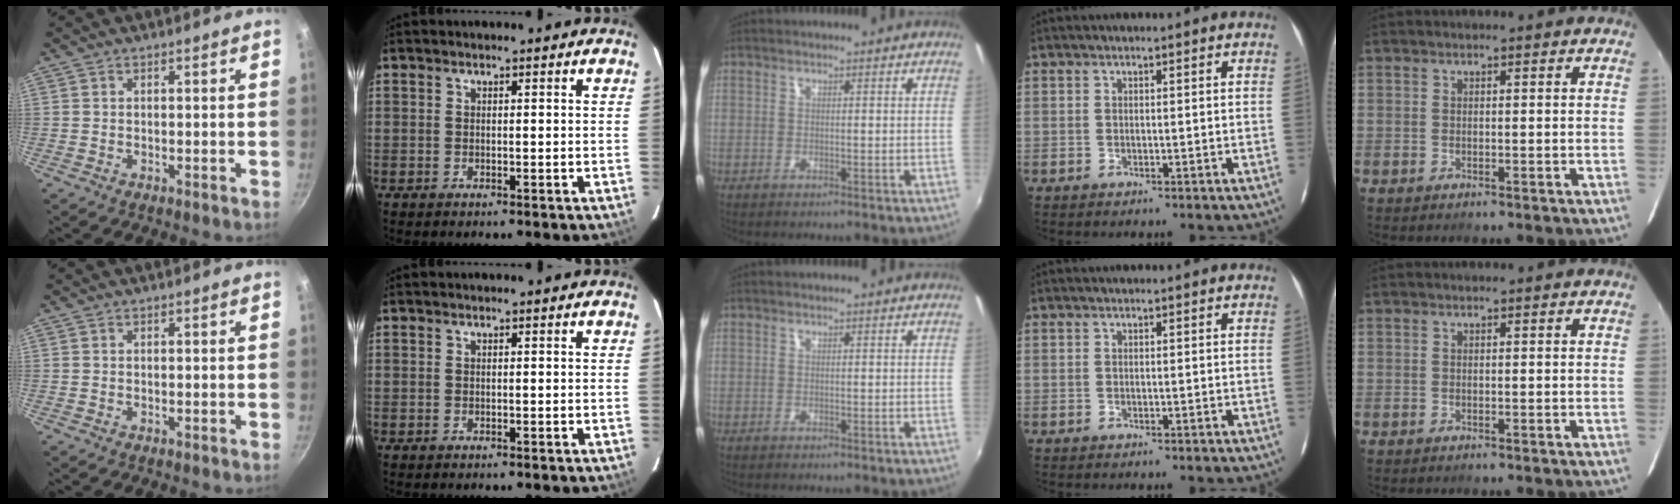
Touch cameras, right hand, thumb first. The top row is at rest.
{}